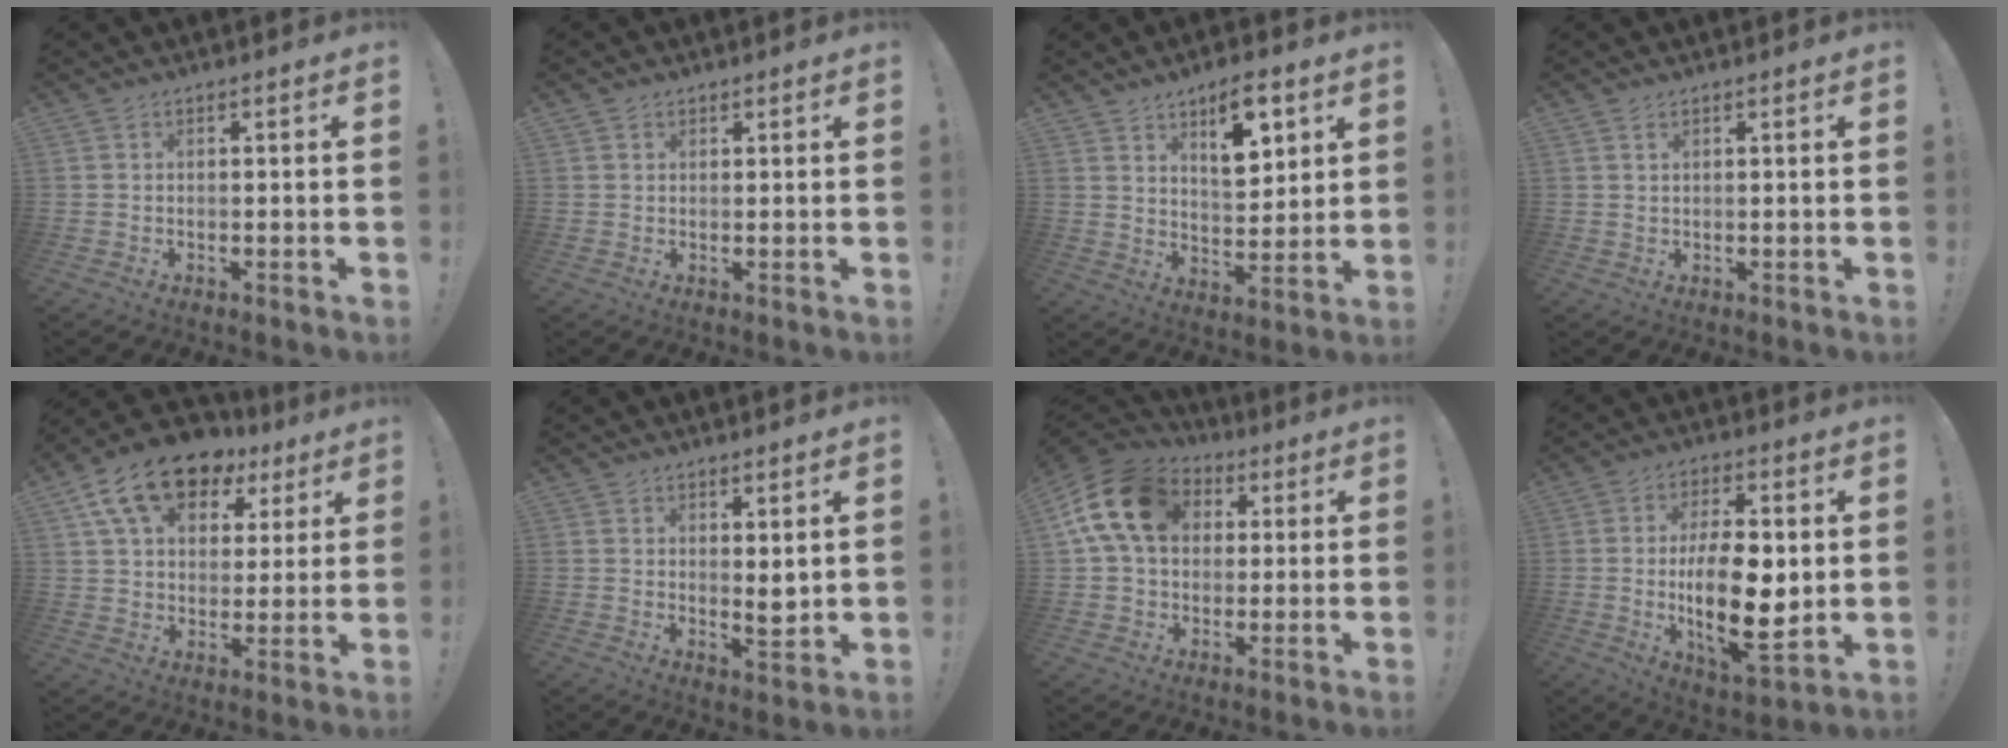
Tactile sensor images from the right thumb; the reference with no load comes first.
{"total": 1.4, "force": [0.9, 1.0, 0.2], "torque": [0.002, -0.003, 0.017]}
{"total": 12.1, "force": [6.7, 6.0, 8.1], "torque": [-0.100, -0.030, 0.116]}
{"total": 1.1, "force": [0.7, 0.2, 0.7], "torque": [-0.012, -0.002, 0.013]}
{"total": 17.1, "force": [10.0, 10.1, 9.4], "torque": [-0.160, -0.052, 0.182]}
{"total": 4.3, "force": [2.0, 1.9, 3.3], "torque": [-0.028, -0.026, 0.033]}
{"total": 17.1, "force": [4.6, 12.8, 10.4], "torque": [-0.178, 0.004, 0.091]}
{"total": 19.1, "force": [0.1, 8.5, 17.1], "torque": [-0.303, -0.012, 0.001]}